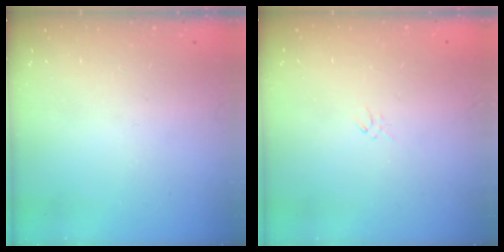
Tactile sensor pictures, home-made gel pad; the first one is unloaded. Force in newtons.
{"total": 0.9, "press": 0.8, "slide": 0.4}